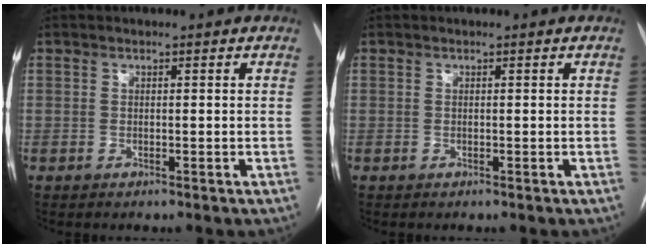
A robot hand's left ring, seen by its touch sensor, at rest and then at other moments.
{"total": 0.0}